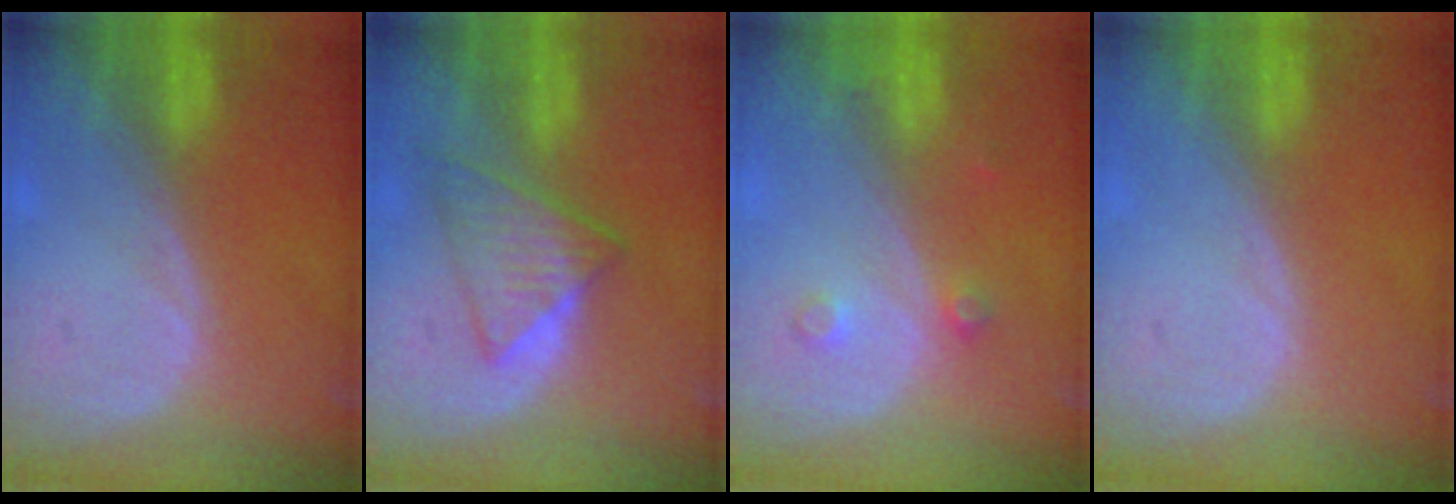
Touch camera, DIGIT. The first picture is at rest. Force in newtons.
{"total": 5.9, "press": 5.8, "slide": 1.1}
{"total": 2.5, "press": 2.1, "slide": 1.3}
{"total": 0.0}